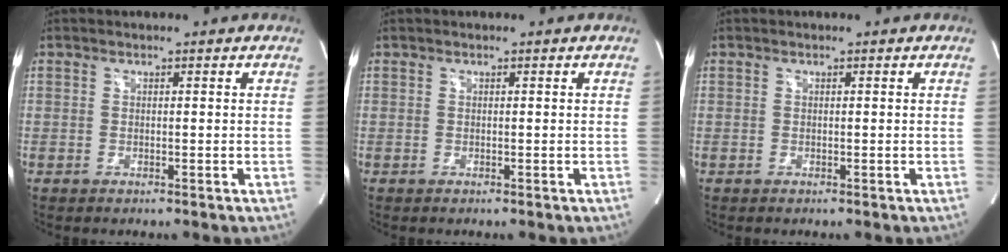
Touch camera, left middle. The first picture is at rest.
{"total": 0.0}
{"total": 0.0}